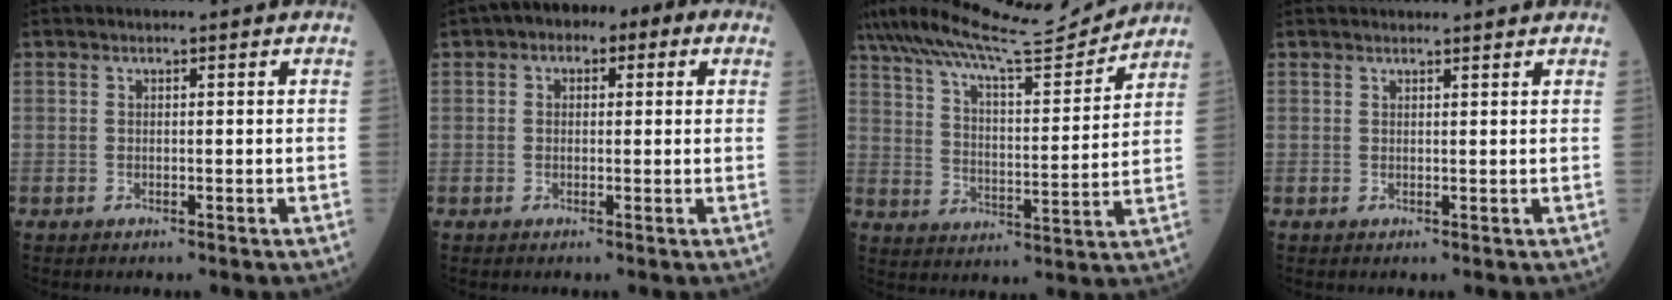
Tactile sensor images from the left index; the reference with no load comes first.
{"total": 7.0, "force": [2.7, 3.7, 5.3], "torque": [-0.072, 0.042, 0.031]}
{"total": 18.2, "force": [17.0, 0.7, 6.4], "torque": [-0.126, -0.004, 0.271]}
{"total": 3.6, "force": [3.4, 0.0, 1.1], "torque": [-0.015, 0.015, 0.041]}